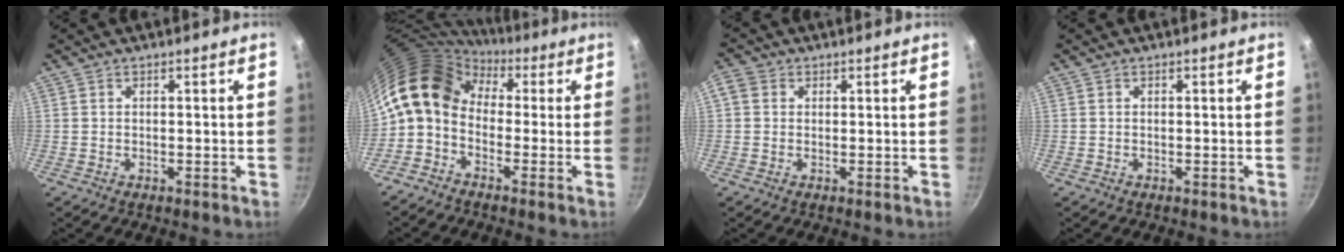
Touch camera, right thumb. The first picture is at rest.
{"total": 11.0, "force": [1.9, 7.8, 7.5], "torque": [-0.121, 0.022, 0.007]}
{"total": 2.6, "force": [0.5, 2.3, 1.1], "torque": [-0.019, 0.004, 0.001]}
{"total": 0.0}